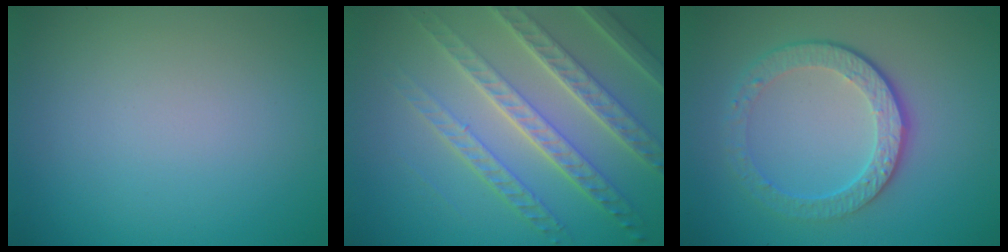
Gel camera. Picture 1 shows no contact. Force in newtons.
{"total": 7.4, "press": 5.3, "slide": 5.2}
{"total": 4.7, "press": 3.4, "slide": 3.3}